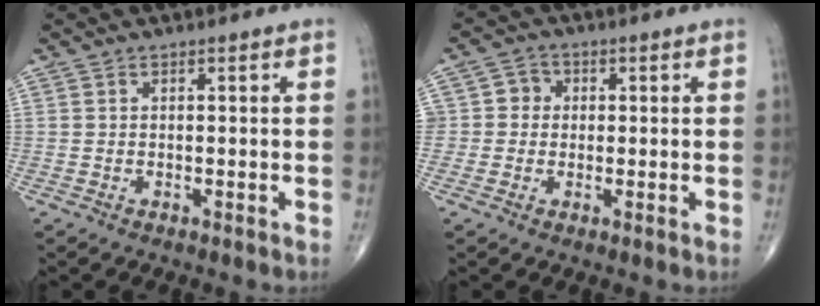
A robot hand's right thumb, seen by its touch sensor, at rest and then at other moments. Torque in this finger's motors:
{"motor_torque": [-0.01, -0.02, 0.34, 0.12, 0.02]}